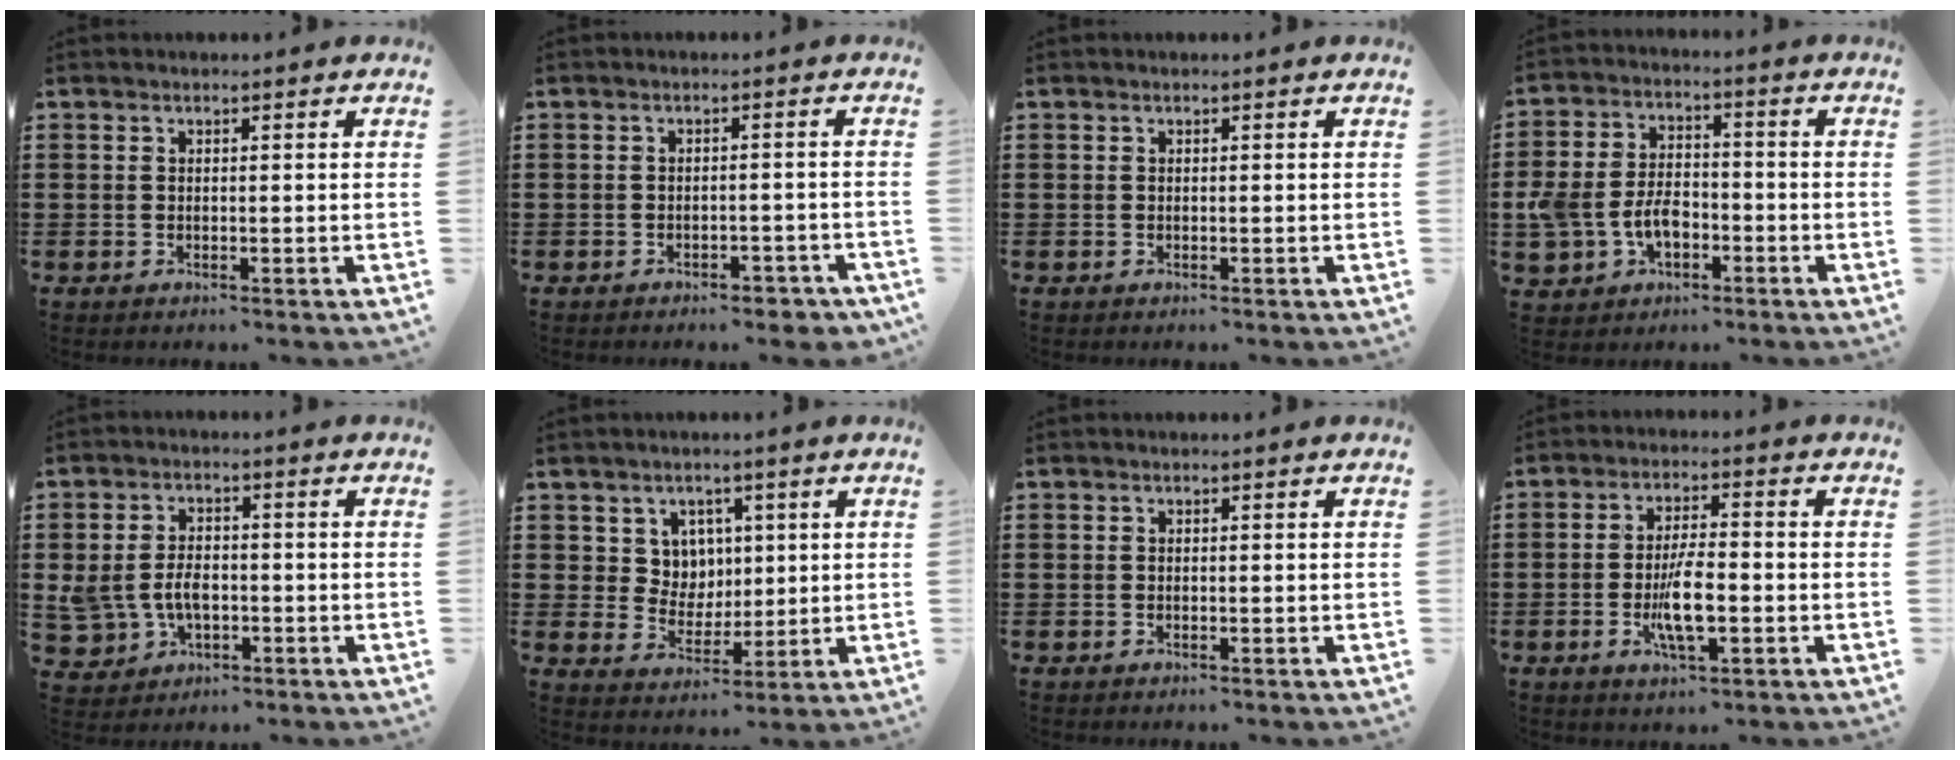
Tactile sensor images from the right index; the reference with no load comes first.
{"total": 2.0, "force": [-1.9, 0.3, 0.6], "torque": [-0.016, -0.002, -0.037]}
{"total": 0.0}
{"total": 6.9, "force": [-2.1, 4.9, 4.4], "torque": [-0.113, 0.004, -0.044]}
{"total": 5.1, "force": [-0.9, 4.0, 3.1], "torque": [-0.078, 0.003, -0.018]}
{"total": 5.8, "force": [2.4, 5.1, 1.3], "torque": [-0.046, 0.007, 0.043]}
{"total": 0.0}
{"total": 6.8, "force": [-1.7, 2.0, 6.3], "torque": [-0.131, -0.007, -0.034]}